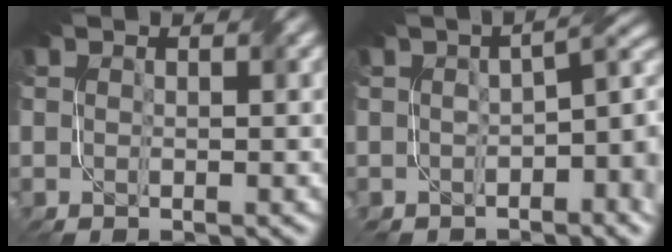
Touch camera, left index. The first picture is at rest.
{"total": 6.5, "force": [-1.2, 2.7, 5.8], "torque": [-0.067, 0.004, -0.001]}